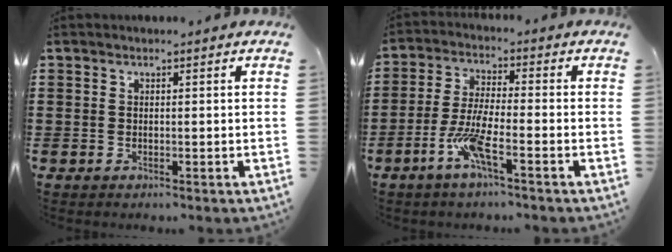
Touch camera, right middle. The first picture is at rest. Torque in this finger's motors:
{"motor_torque": [0.11, 0.35, 0.25, 0.21]}